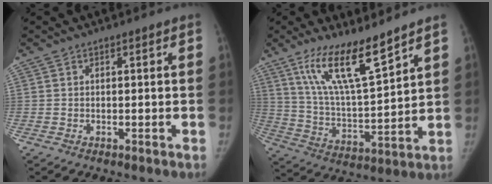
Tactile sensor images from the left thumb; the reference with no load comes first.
{"total": 14.3, "force": [9.9, 2.9, 9.9], "torque": [-0.168, -0.064, 0.197]}